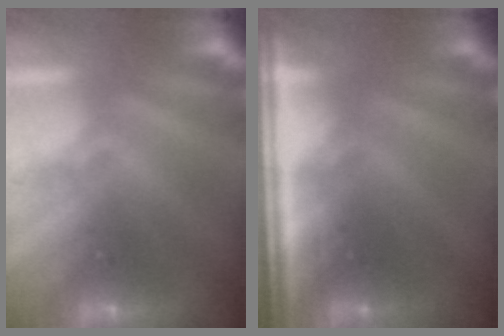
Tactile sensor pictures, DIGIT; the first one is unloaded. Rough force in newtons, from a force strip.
{"total": 8.5}